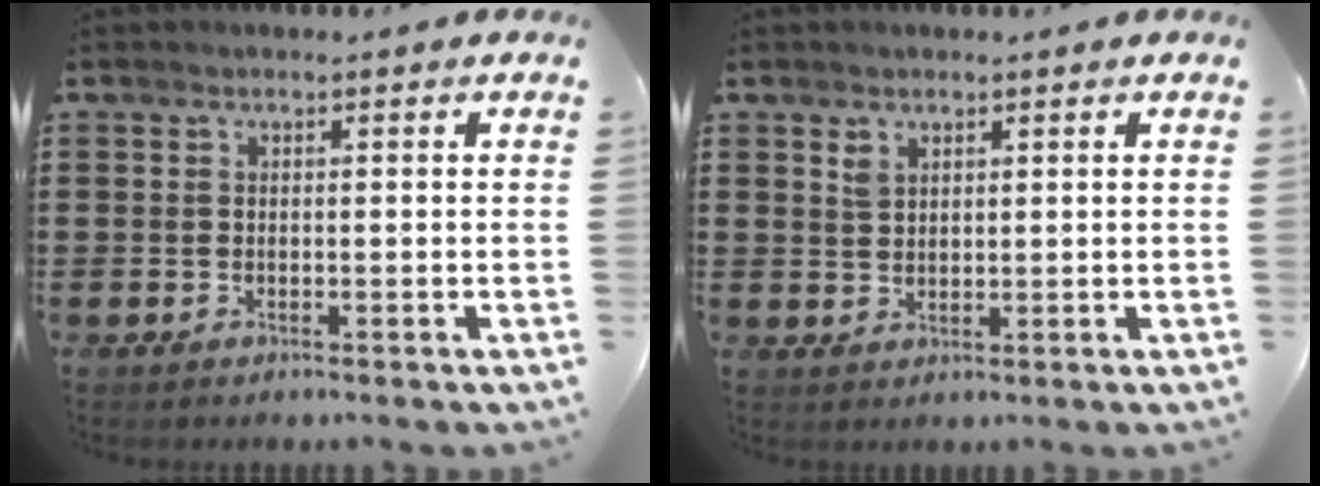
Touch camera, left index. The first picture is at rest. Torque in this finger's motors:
{"motor_torque": [0.08, 0.05, 0.00, 0.03]}